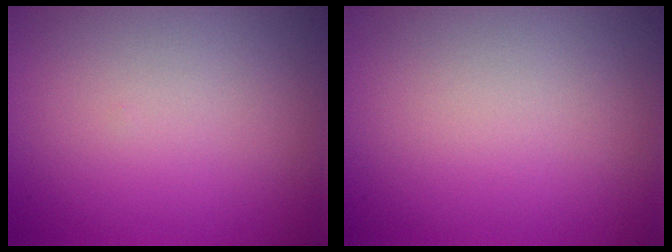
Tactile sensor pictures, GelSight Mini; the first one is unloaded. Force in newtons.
{"total": 0.0}